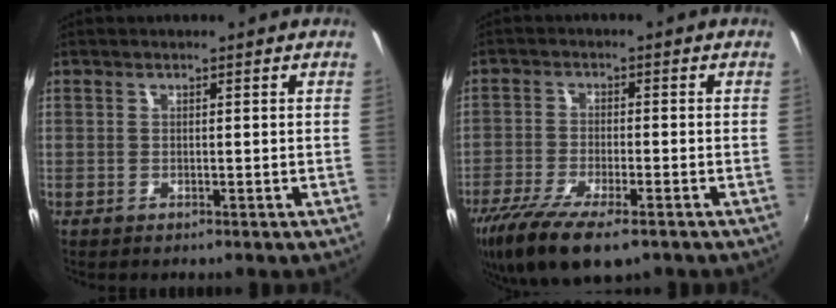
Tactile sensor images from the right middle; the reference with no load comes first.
{"total": 13.6, "force": [-9.2, 4.3, 9.0], "torque": [-0.199, -0.048, -0.166]}